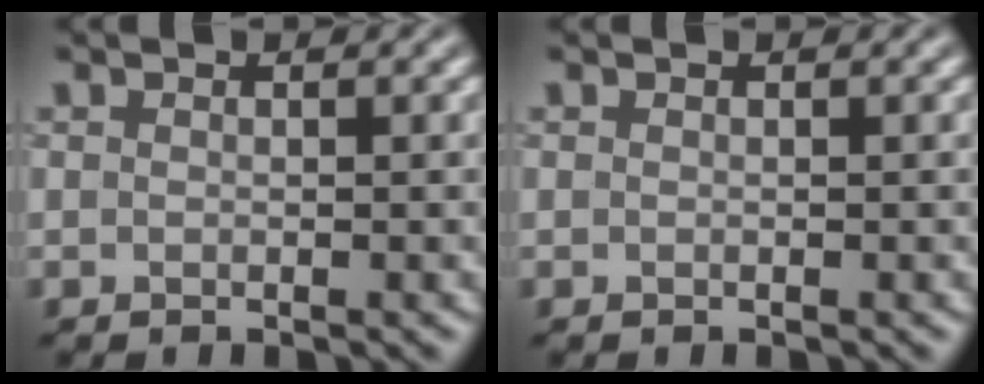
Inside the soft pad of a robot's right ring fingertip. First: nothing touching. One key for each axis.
{"total": 0.0}